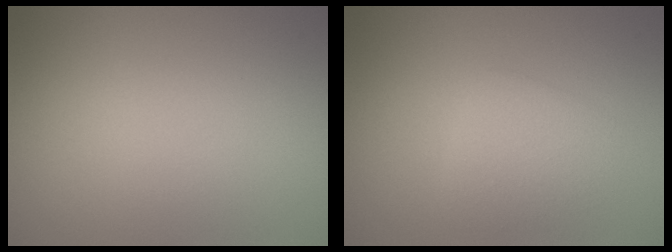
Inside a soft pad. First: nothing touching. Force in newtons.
{"total": 2.1, "press": 2.1, "slide": 0.1}